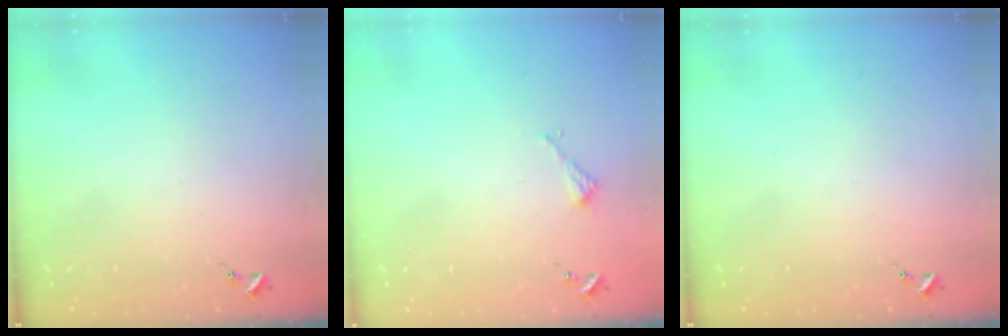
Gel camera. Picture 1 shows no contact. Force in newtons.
{"total": 2.2, "press": 2.2, "slide": 0.2}
{"total": 0.0}